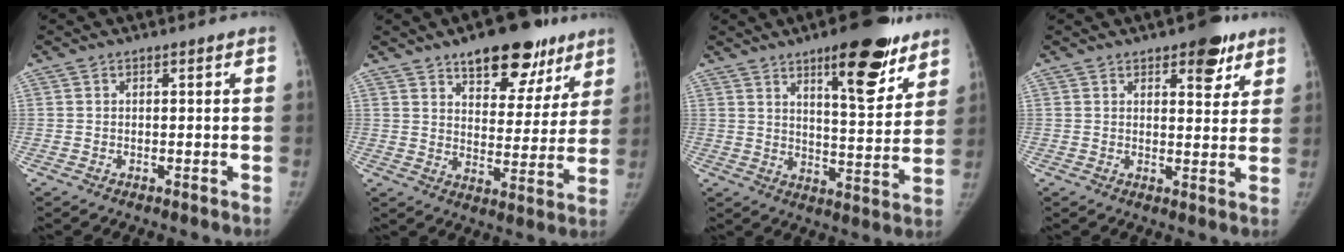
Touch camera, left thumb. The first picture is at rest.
{"total": 17.3, "force": [11.2, 8.4, 10.2], "torque": [-0.076, -0.044, 0.160]}
{"total": 16.3, "force": [10.1, 5.1, 11.7], "torque": [-0.125, -0.058, 0.148]}
{"total": 7.3, "force": [4.4, 3.3, 4.8], "torque": [-0.034, -0.020, 0.053]}